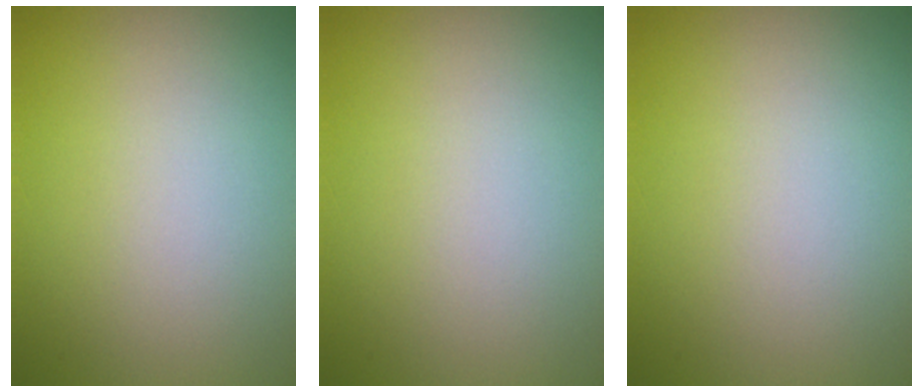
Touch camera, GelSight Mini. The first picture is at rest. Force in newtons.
{"total": 0.0}
{"total": 0.0}